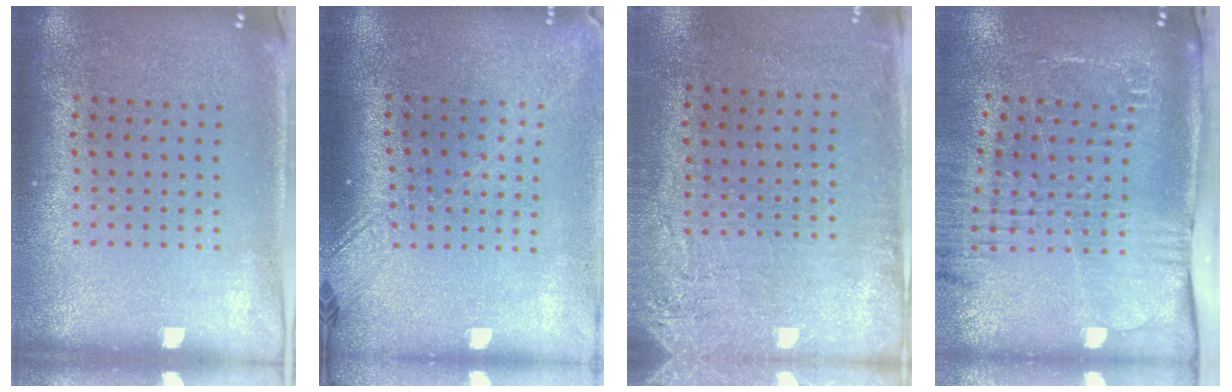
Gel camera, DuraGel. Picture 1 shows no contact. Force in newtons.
{"total": 1.8, "press": 1.4, "slide": 1.1}
{"total": 2.9, "press": 2.4, "slide": 1.6}
{"total": 2.6, "press": 2.1, "slide": 1.6}